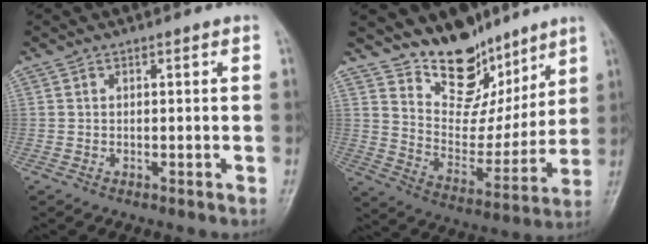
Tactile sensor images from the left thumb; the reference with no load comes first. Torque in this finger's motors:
{"motor_torque": [1.17, 0.26, 1.32, -0.97, 0.05]}